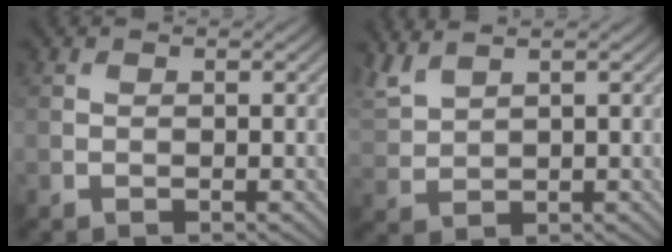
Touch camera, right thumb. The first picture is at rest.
{"total": 4.1, "force": [3.4, 0.9, 2.1], "torque": [-0.067, 0.016, 0.077]}